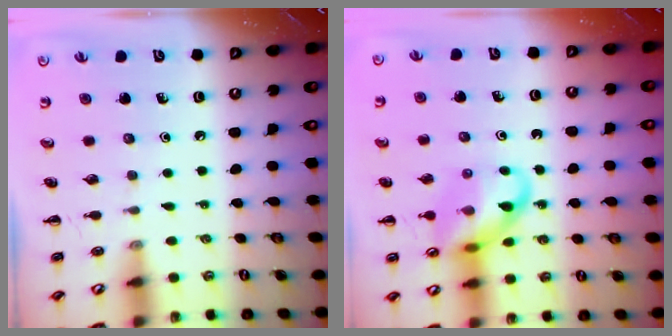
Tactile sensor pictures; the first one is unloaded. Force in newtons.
{"total": 12.0, "press": 11.9, "slide": 1.6}